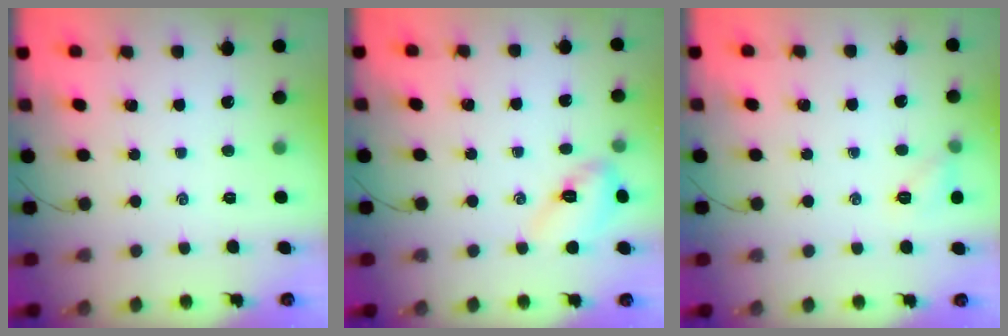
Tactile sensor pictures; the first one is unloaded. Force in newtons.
{"total": 6.5, "press": 6.5, "slide": 0.1}
{"total": 6.3, "press": 6.0, "slide": 1.8}